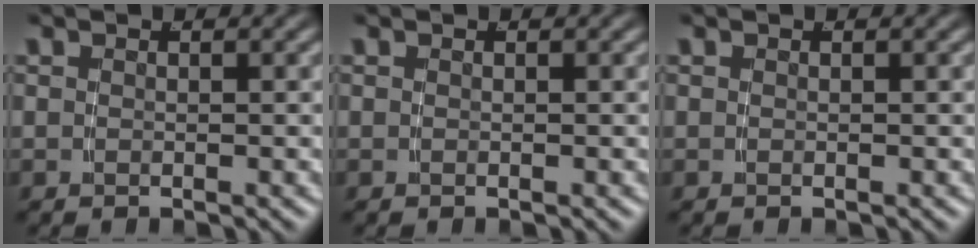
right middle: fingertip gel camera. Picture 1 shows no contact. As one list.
[{"total": 0.0}, {"total": 0.0}]